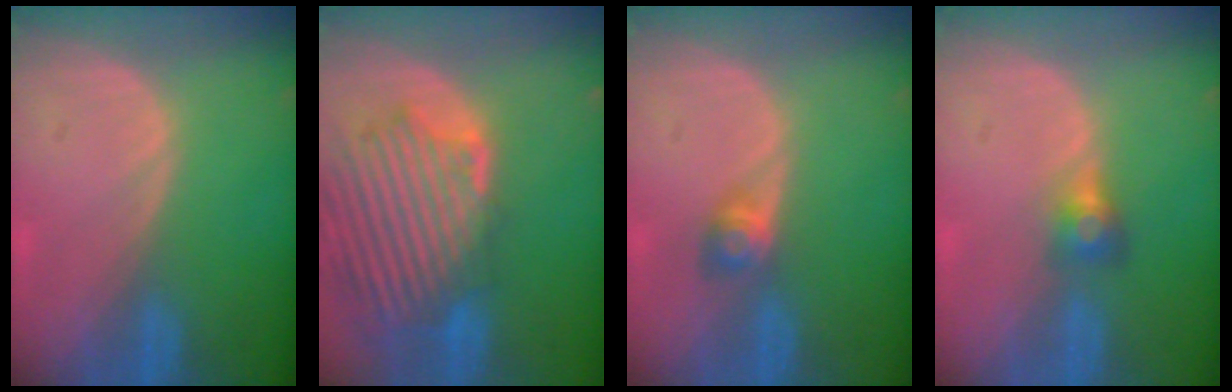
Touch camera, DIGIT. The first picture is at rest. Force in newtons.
{"total": 13.4, "press": 11.6, "slide": 6.6}
{"total": 2.8, "press": 2.6, "slide": 1.2}
{"total": 2.8, "press": 2.6, "slide": 1.0}